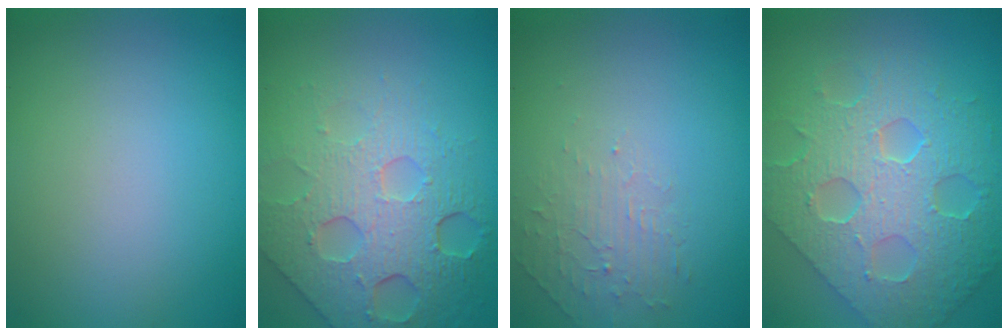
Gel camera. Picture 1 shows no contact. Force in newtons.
{"total": 8.1, "press": 5.4, "slide": 6.1}
{"total": 1.8, "press": 0.5, "slide": 1.7}
{"total": 9.0, "press": 6.5, "slide": 6.2}